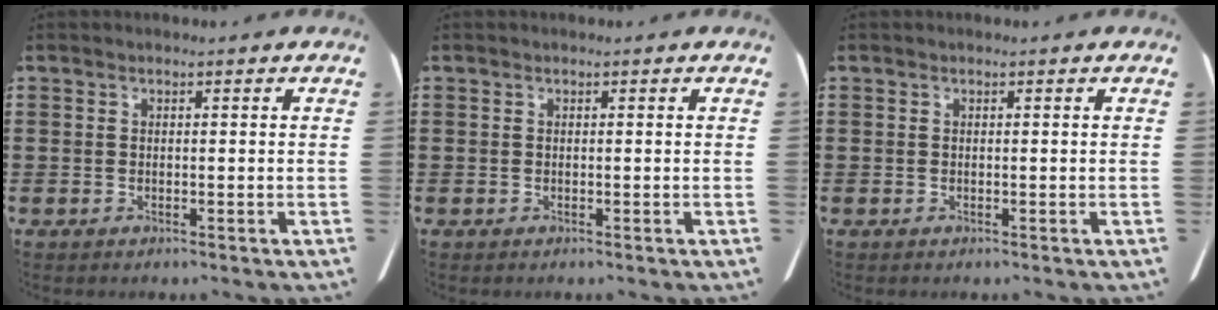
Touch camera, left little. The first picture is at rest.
{"total": 0.0}
{"total": 0.0}